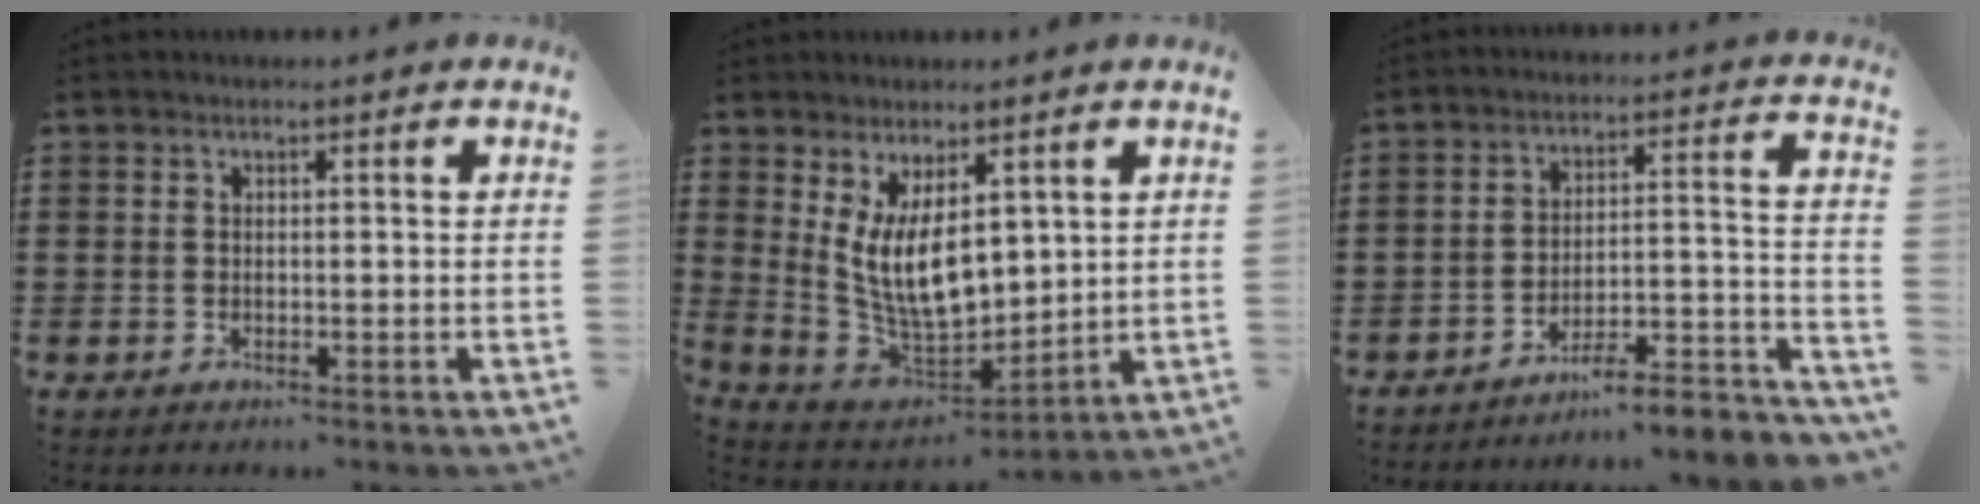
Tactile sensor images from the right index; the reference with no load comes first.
{"total": 8.7, "force": [2.8, 4.4, 7.1], "torque": [-0.169, -0.020, 0.049]}
{"total": 6.3, "force": [-5.8, 0.5, 2.5], "torque": [-0.036, -0.007, -0.115]}